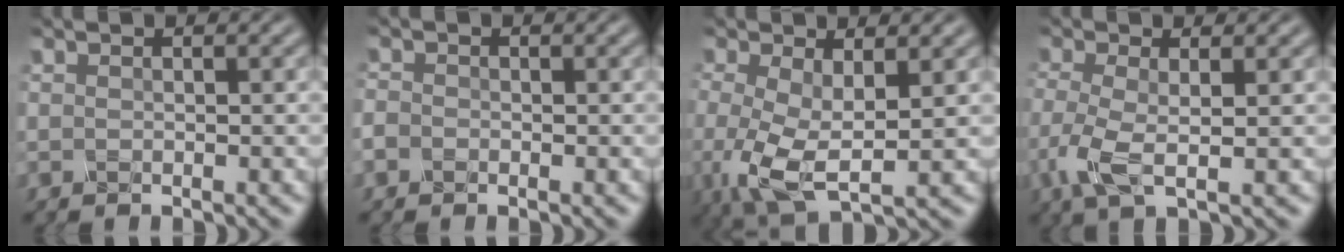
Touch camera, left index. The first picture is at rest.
{"total": 0.9, "force": [-0.7, 0.0, -0.6], "torque": [-0.006, 0.000, 0.005]}
{"total": 5.1, "force": [-0.8, 2.0, 4.6], "torque": [-0.122, -0.014, 0.004]}
{"total": 2.9, "force": [-1.2, 0.7, 2.5], "torque": [-0.083, -0.003, -0.009]}